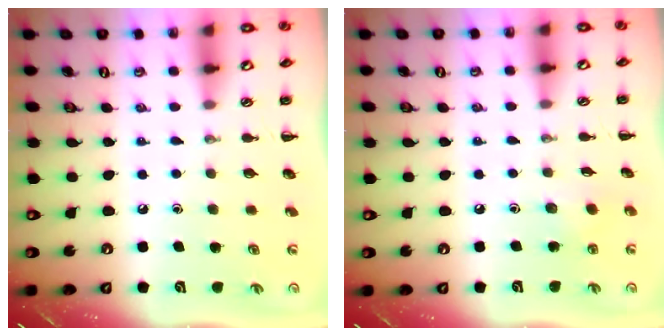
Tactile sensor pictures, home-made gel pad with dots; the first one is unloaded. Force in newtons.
{"total": 2.3, "press": 2.2, "slide": 0.8}